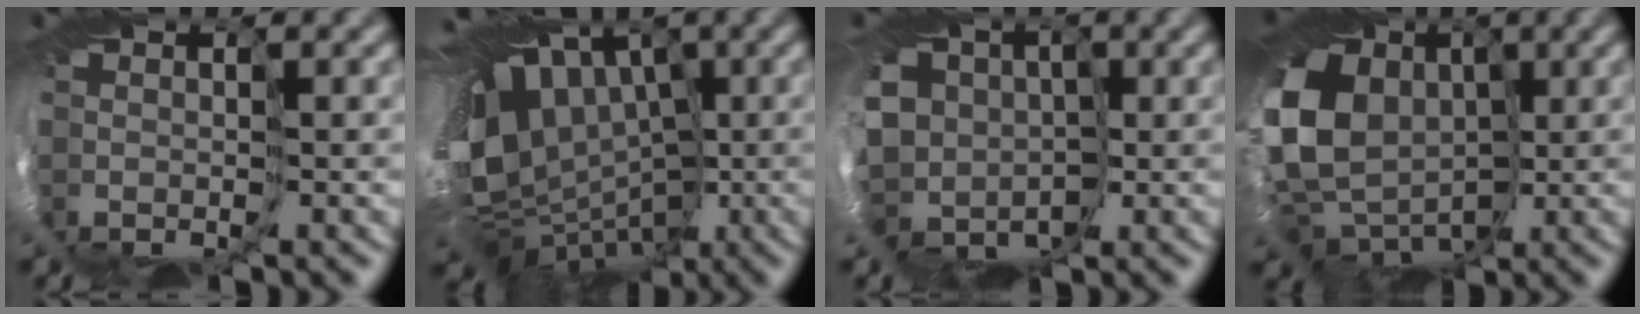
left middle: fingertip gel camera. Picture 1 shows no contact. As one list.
[{"total": 13.3, "force": [0.9, 10.2, 8.4], "torque": [-0.139, -0.003, 0.031]}, {"total": 9.9, "force": [-0.8, 8.7, 4.6], "torque": [-0.095, -0.011, -0.032]}, {"total": 15.8, "force": [0.6, 13.0, 9.1], "torque": [-0.192, -0.011, -0.001]}]